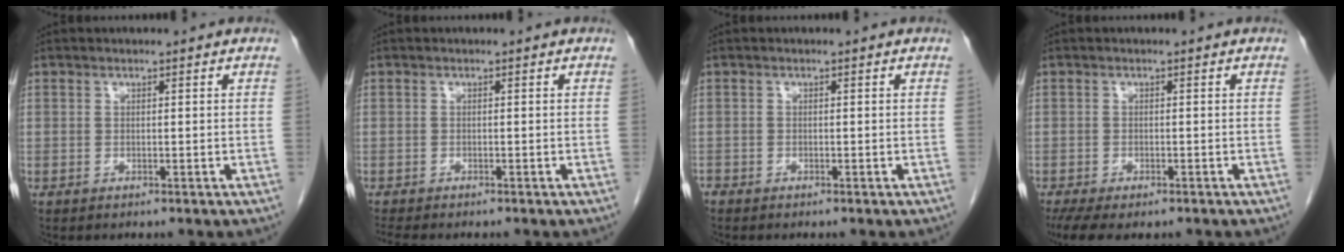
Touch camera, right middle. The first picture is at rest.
{"total": 3.1, "force": [-2.8, 0.4, 1.4], "torque": [-0.028, -0.011, -0.041]}
{"total": 0.7, "force": [-0.6, 0.2, 0.0], "torque": [-0.006, -0.001, -0.014]}
{"total": 7.1, "force": [-5.2, 2.5, 4.1], "torque": [-0.073, -0.017, -0.080]}